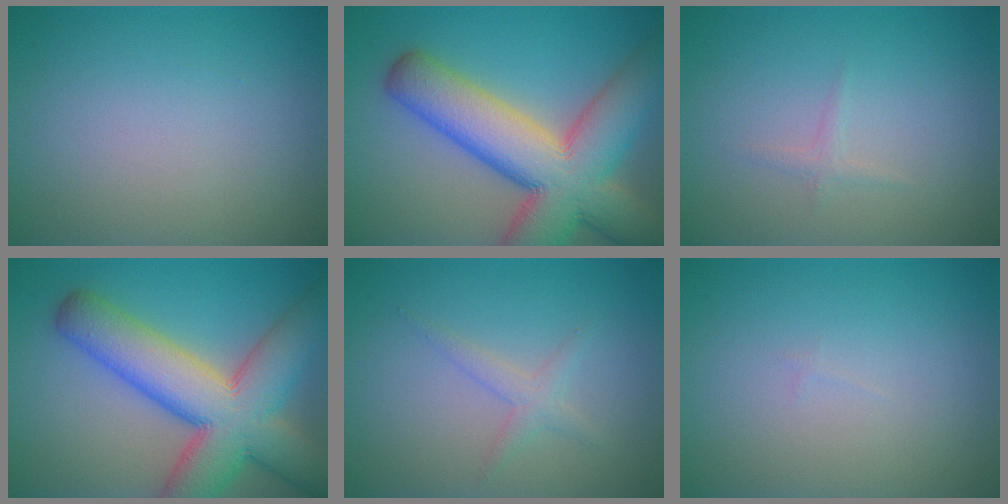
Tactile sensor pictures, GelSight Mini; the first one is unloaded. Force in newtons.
{"total": 13.1, "press": 13.1, "slide": 1.1}
{"total": 0.8, "press": 0.8, "slide": 0.0}
{"total": 12.1, "press": 12.0, "slide": 0.5}
{"total": 1.6, "press": 1.6, "slide": 0.1}
{"total": 0.0}